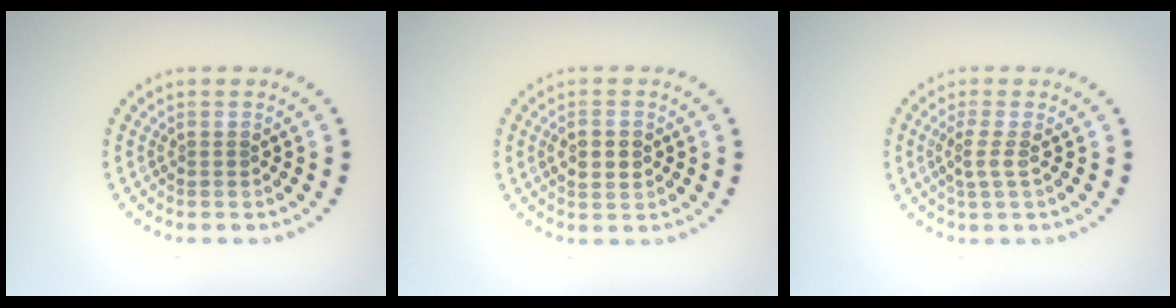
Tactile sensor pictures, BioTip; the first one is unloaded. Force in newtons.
{"total": 2.2, "press": 2.2, "slide": 0.1}
{"total": 1.6, "press": 1.3, "slide": 1.0}